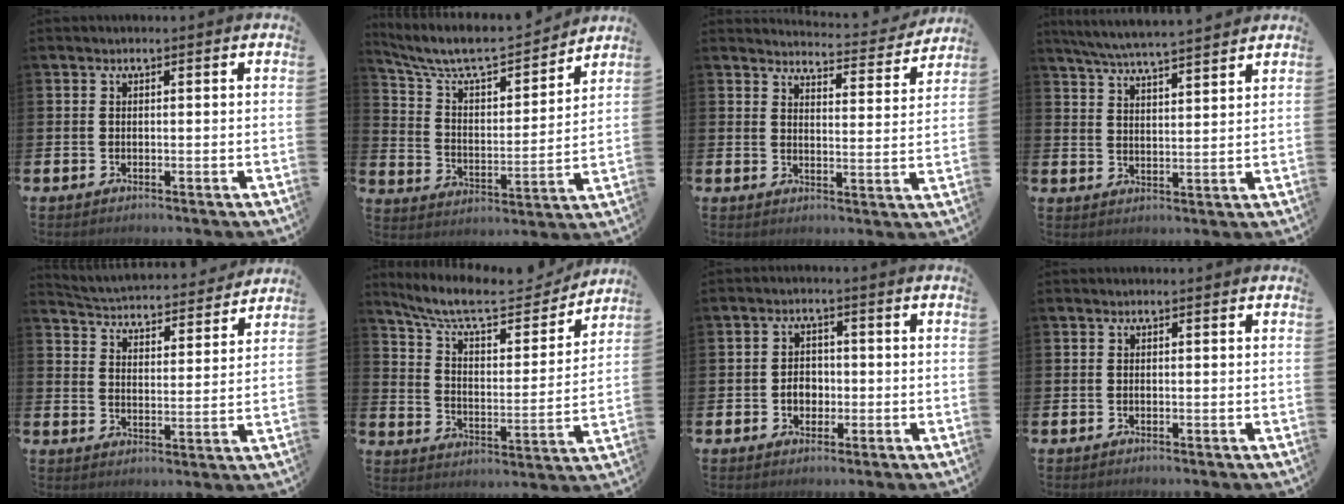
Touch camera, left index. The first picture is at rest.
{"total": 8.4, "force": [7.6, 2.0, 2.9], "torque": [-0.093, -0.055, 0.128]}
{"total": 3.9, "force": [3.9, 0.3, 0.3], "torque": [-0.006, -0.038, 0.061]}
{"total": 6.1, "force": [5.9, -0.1, 1.4], "torque": [-0.044, -0.033, 0.104]}
{"total": 4.3, "force": [4.3, 0.7, 0.2], "torque": [-0.028, -0.043, 0.070]}
{"total": 9.6, "force": [8.4, 2.4, 4.1], "torque": [-0.108, -0.054, 0.141]}
{"total": 2.9, "force": [-0.8, 2.3, 1.6], "torque": [-0.014, -0.003, -0.022]}
{"total": 0.0}